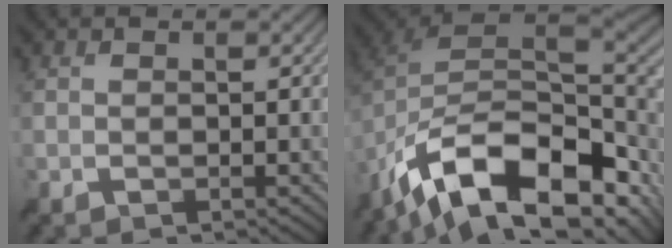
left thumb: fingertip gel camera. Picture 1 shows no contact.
{"total": 16.1, "force": [-7.0, 8.6, 11.6], "torque": [-0.245, -0.028, -0.109]}